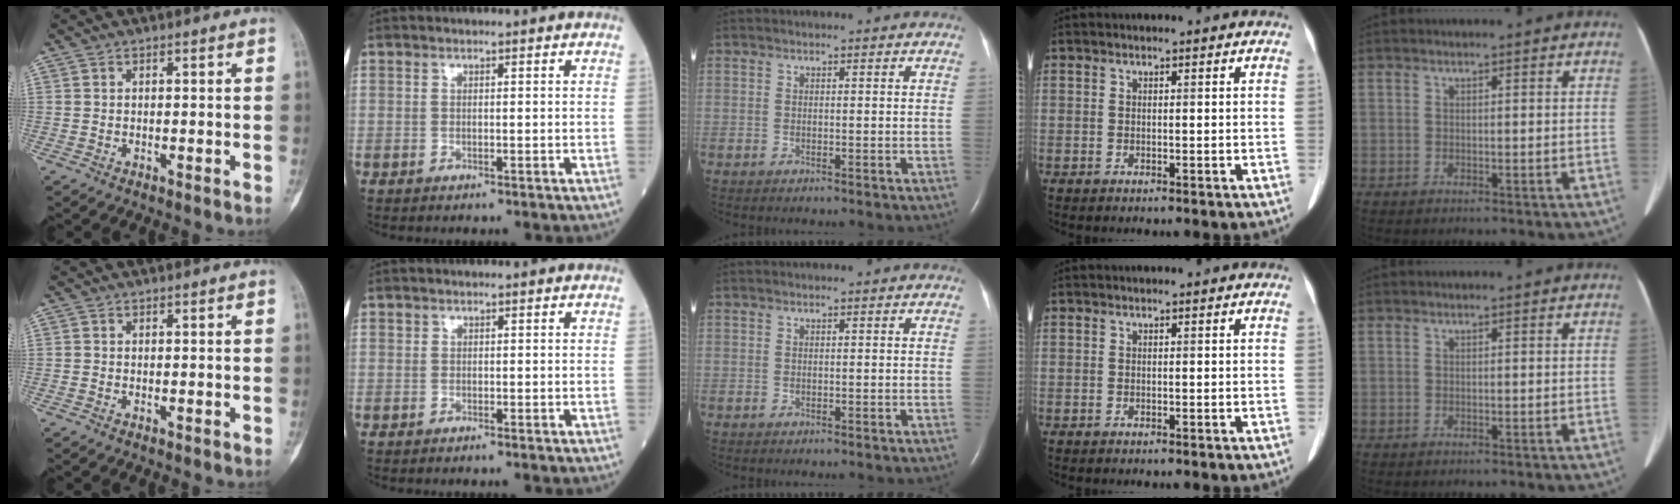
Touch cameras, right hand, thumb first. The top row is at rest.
{}